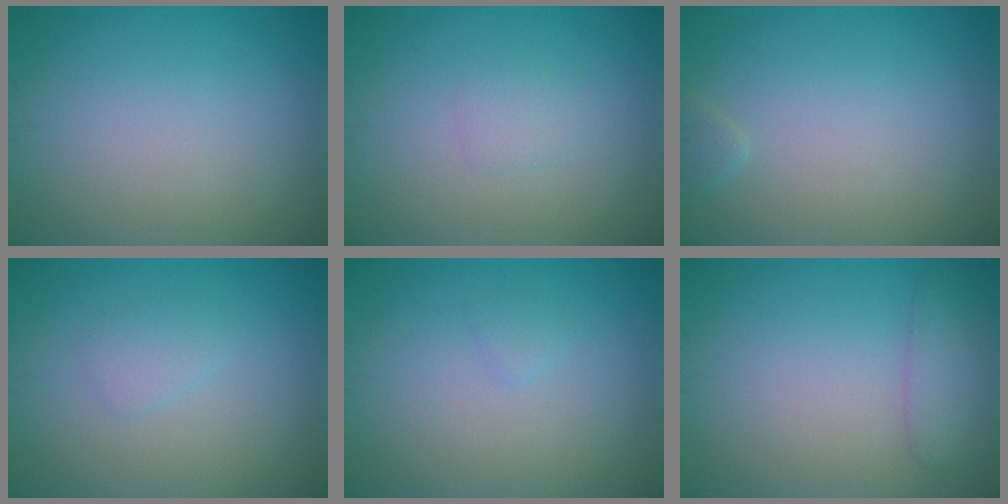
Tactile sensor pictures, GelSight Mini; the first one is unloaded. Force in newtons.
{"total": 0.9, "press": 0.9, "slide": 0.1}
{"total": 0.8, "press": 0.8, "slide": 0.1}
{"total": 1.1, "press": 1.1, "slide": 0.1}
{"total": 0.5, "press": 0.5, "slide": 0.1}
{"total": 2.3, "press": 2.3, "slide": 0.1}